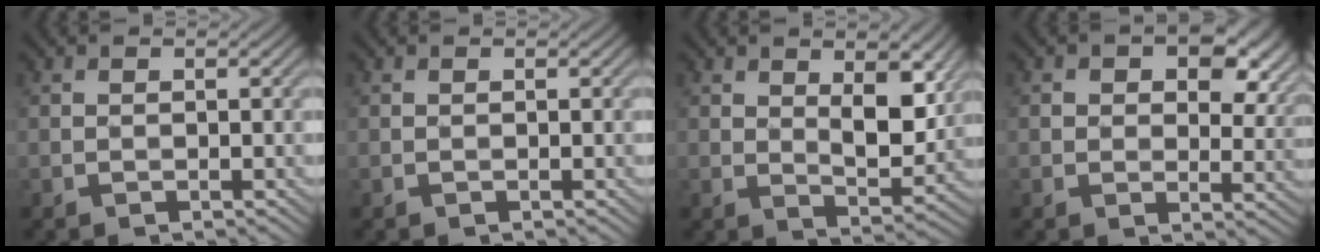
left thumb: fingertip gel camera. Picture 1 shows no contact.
{"total": 0.0}
{"total": 7.0, "force": [2.5, 3.4, 5.6], "torque": [-0.097, -0.008, 0.043]}
{"total": 9.4, "force": [3.7, 5.6, 6.6], "torque": [-0.102, -0.003, 0.060]}